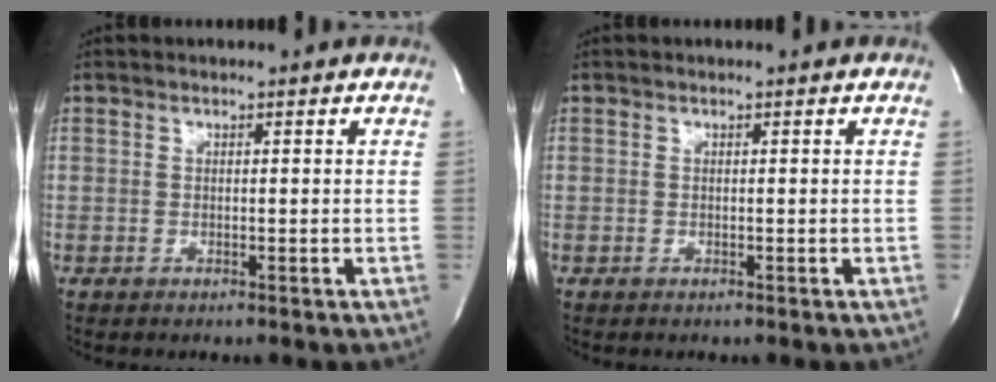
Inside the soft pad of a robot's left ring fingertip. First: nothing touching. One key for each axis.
{"total": 0.0}